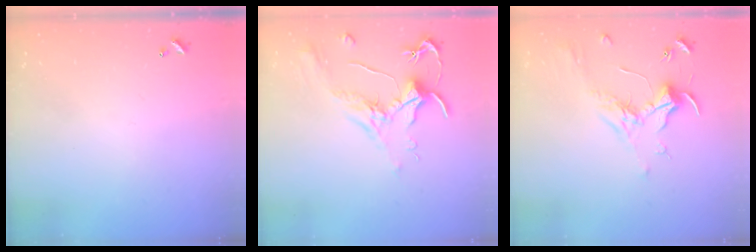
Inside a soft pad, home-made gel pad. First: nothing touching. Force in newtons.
{"total": 2.0, "press": 1.8, "slide": 0.8}
{"total": 1.8, "press": 1.6, "slide": 0.9}